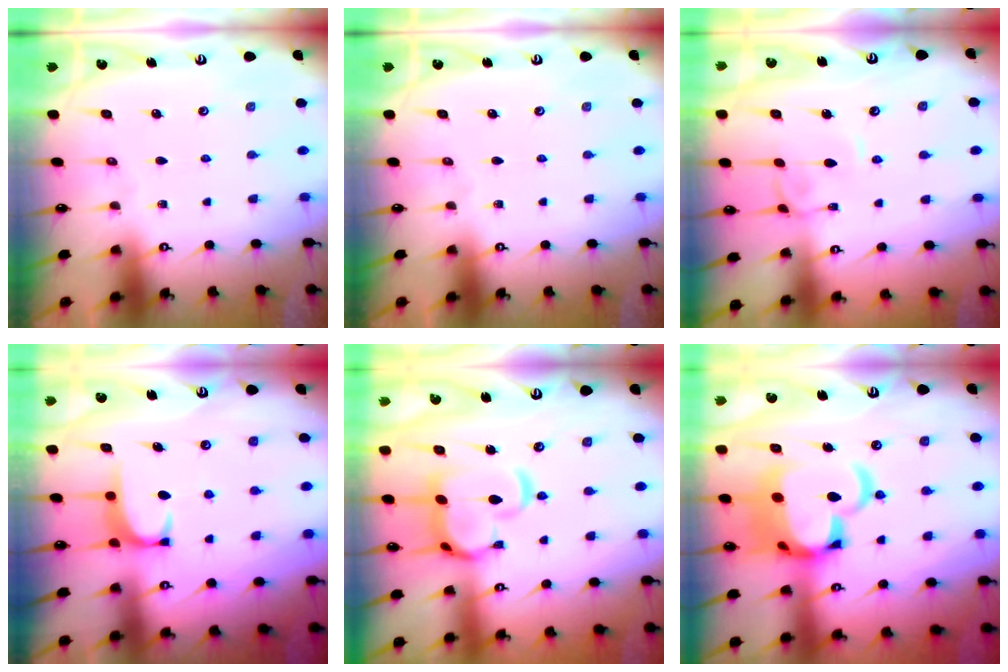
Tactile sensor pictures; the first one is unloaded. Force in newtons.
{"total": 0.0}
{"total": 0.7, "press": 0.6, "slide": 0.4}
{"total": 1.8, "press": 1.8, "slide": 0.5}
{"total": 9.0, "press": 8.9, "slide": 1.5}
{"total": 14.3, "press": 14.1, "slide": 2.2}